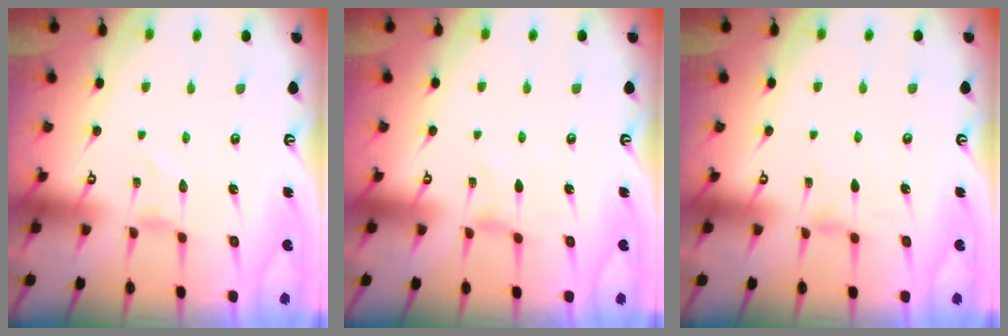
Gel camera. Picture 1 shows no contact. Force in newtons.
{"total": 0.0}
{"total": 1.4, "press": 1.3, "slide": 0.4}